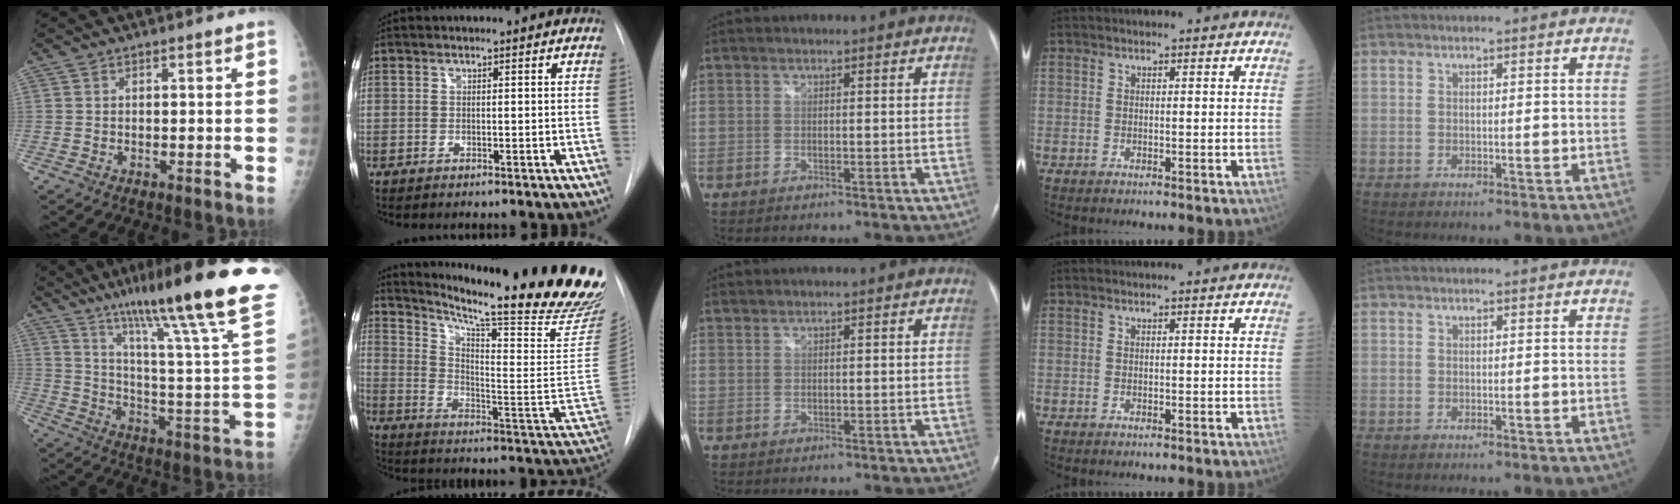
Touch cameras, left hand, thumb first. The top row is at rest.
{"thumb": {"total": 31.2, "force": [20.7, 3.2, 23.1], "torque": [-0.305, -0.080, 0.309]}, "index": {"total": 29.0, "force": [23.5, 1.1, 16.9], "torque": [-0.252, -0.102, 0.313]}, "middle": {"total": 0.6, "force": [0.6, 0.0, 0.1], "torque": [-0.007, 0.004, 0.017]}}